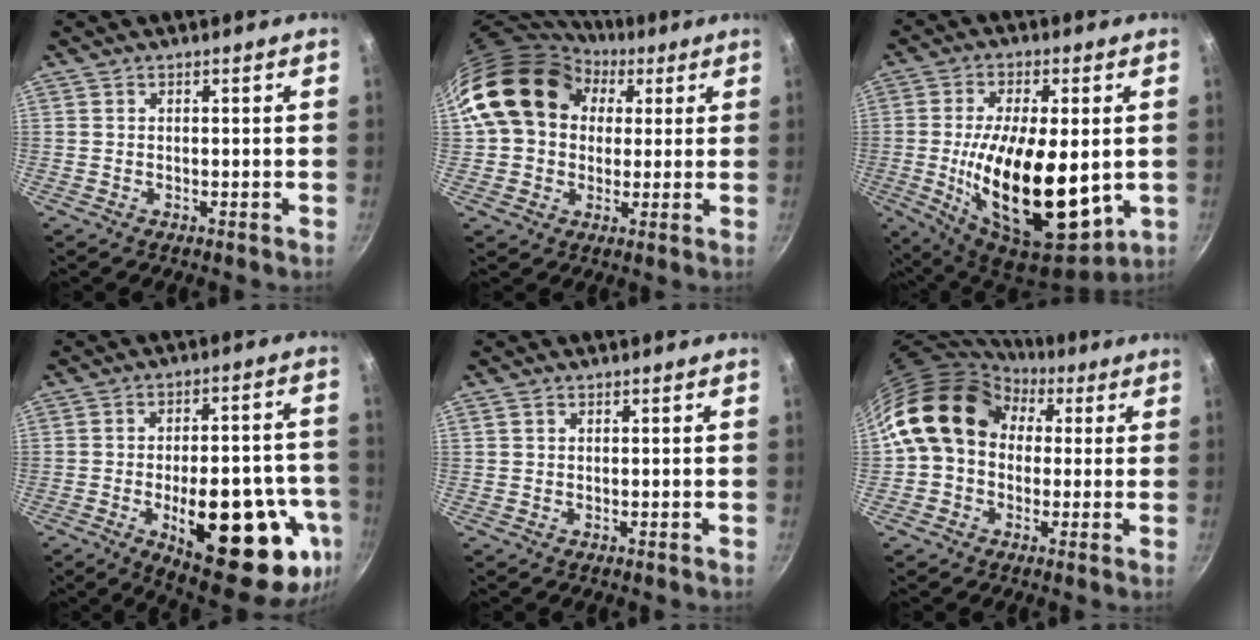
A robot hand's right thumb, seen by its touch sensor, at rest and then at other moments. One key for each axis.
{"total": 17.8, "fx": 5.8, "fy": 13.9, "fz": 9.5, "tx": -0.142, "ty": 0.020, "tz": 0.092}
{"total": 22.2, "fx": -1.5, "fy": 10.3, "fz": 19.7, "tx": -0.332, "ty": -0.014, "tz": -0.016}
{"total": 25.6, "fx": -8.3, "fy": 10.6, "fz": 21.7, "tx": -0.240, "ty": 0.015, "tz": -0.100}
{"total": 0.8, "fx": 0.4, "fy": 0.6, "fz": 0.4, "tx": -0.007, "ty": 0.001, "tz": 0.006}
{"total": 14.4, "fx": 3.6, "fy": 11.2, "fz": 8.2, "tx": -0.104, "ty": 0.024, "tz": 0.045}